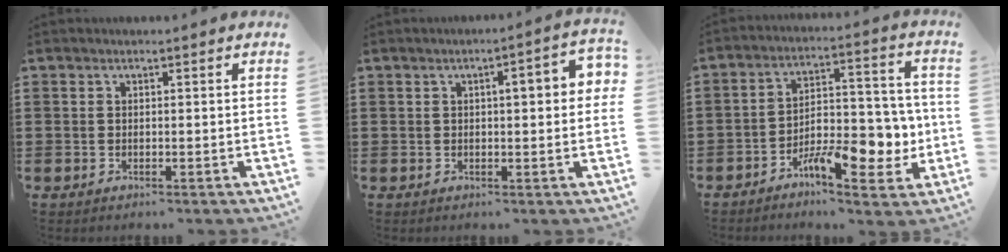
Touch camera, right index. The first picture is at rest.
{"total": 4.1, "force": [0.7, 1.0, 4.0], "torque": [-0.057, 0.002, 0.004]}
{"total": 9.6, "force": [-4.6, 4.0, 7.5], "torque": [-0.092, 0.009, -0.077]}